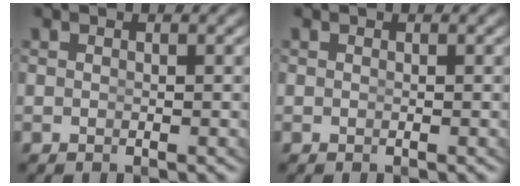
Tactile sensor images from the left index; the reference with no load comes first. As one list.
[{"total": 0.0}]